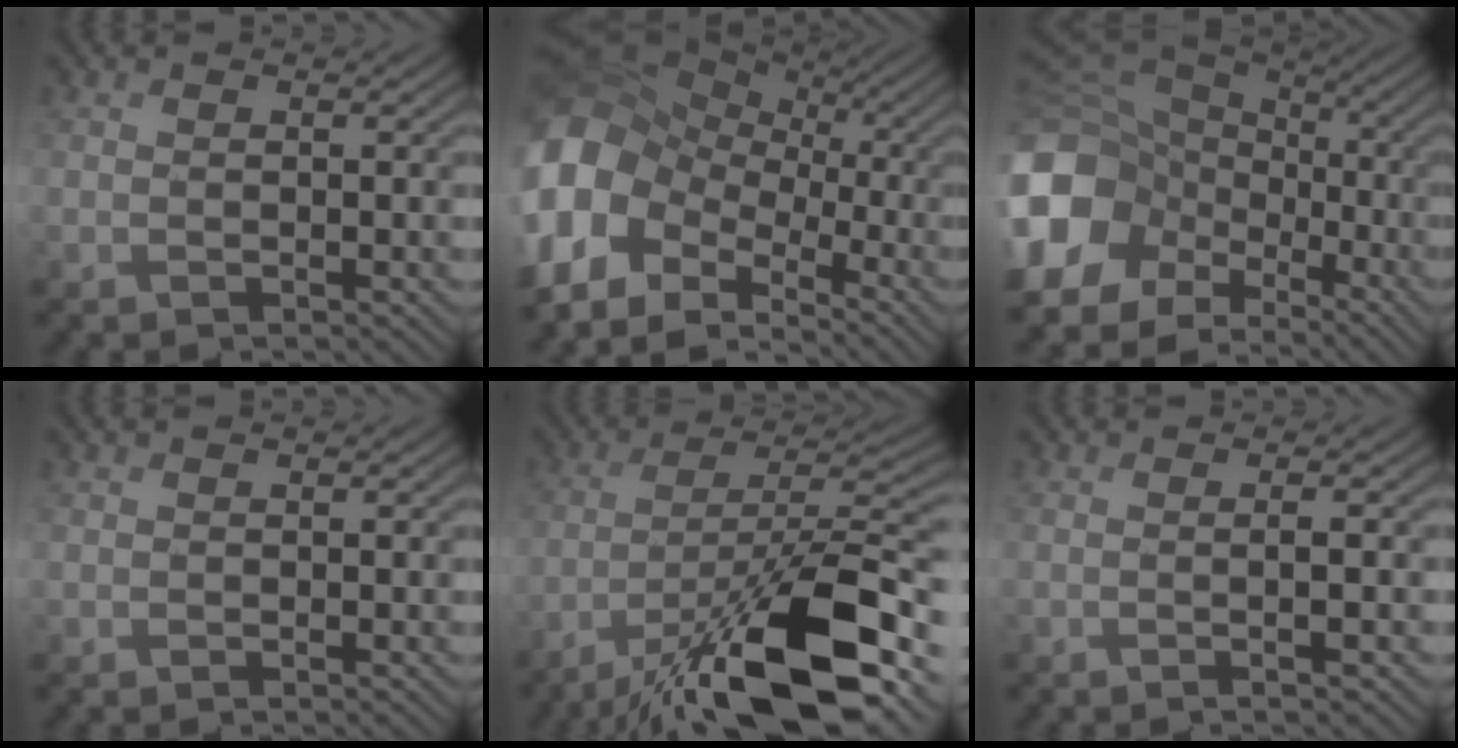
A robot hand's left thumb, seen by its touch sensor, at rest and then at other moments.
{"total": 14.3, "force": [-4.4, 10.6, 8.5], "torque": [-0.236, -0.002, -0.102]}
{"total": 17.7, "force": [-6.8, 13.9, 8.7], "torque": [-0.262, -0.016, -0.119]}
{"total": 0.0}
{"total": 16.5, "force": [-10.1, 4.7, 12.2], "torque": [-0.211, -0.005, -0.175]}
{"total": 2.0, "force": [-0.1, 0.3, 2.0], "torque": [-0.035, 0.004, -0.011]}